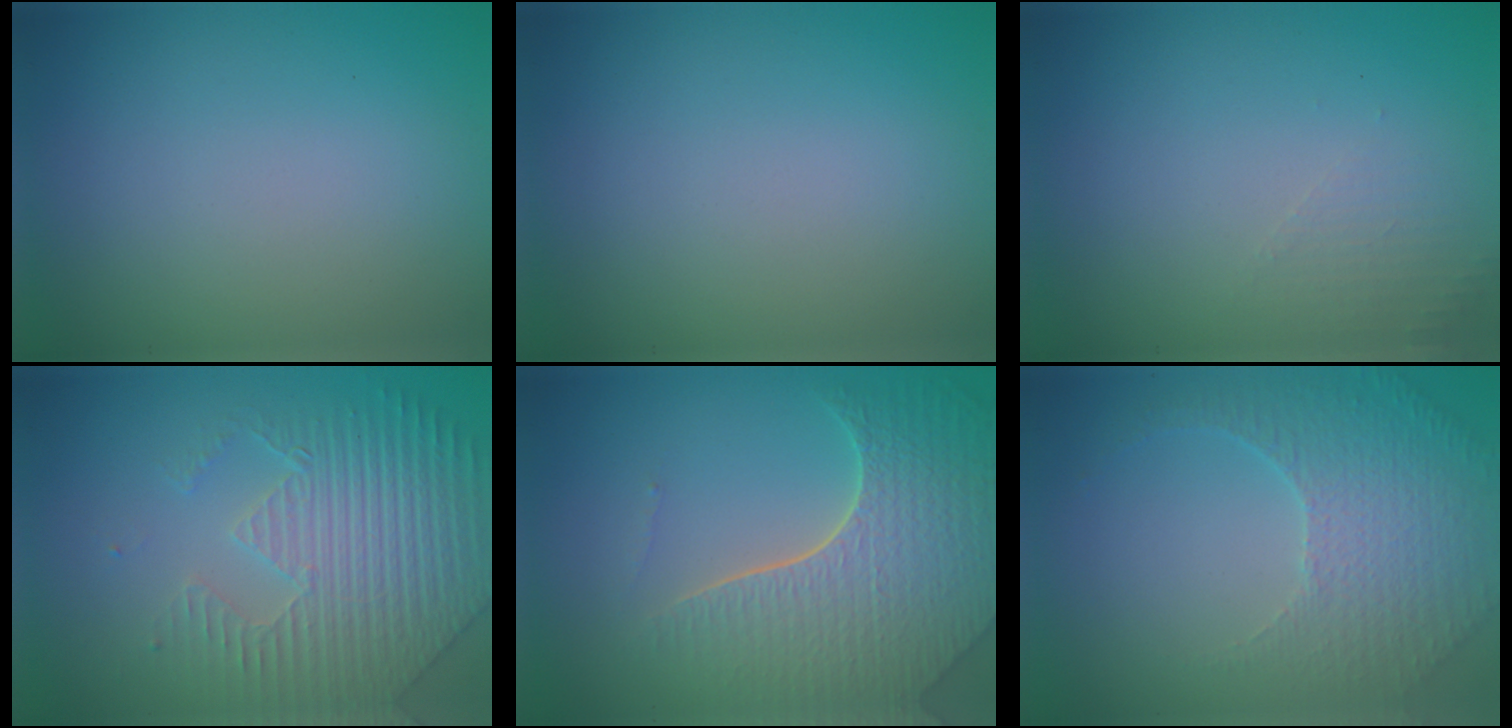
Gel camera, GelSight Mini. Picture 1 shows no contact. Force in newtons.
{"total": 0.0}
{"total": 1.3, "press": 1.2, "slide": 0.4}
{"total": 4.2, "press": 4.1, "slide": 1.0}
{"total": 8.0, "press": 5.7, "slide": 5.6}
{"total": 5.2, "press": 3.6, "slide": 3.7}